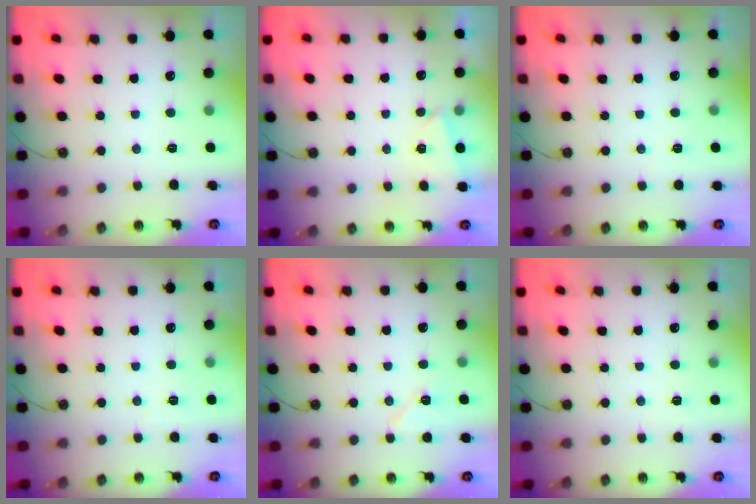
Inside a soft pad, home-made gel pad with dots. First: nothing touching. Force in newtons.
{"total": 2.8, "press": 1.6, "slide": 2.3}
{"total": 1.4, "press": 1.4, "slide": 0.5}
{"total": 2.8, "press": 2.0, "slide": 2.0}
{"total": 6.8, "press": 6.6, "slide": 1.7}
{"total": 1.9, "press": 1.6, "slide": 1.0}